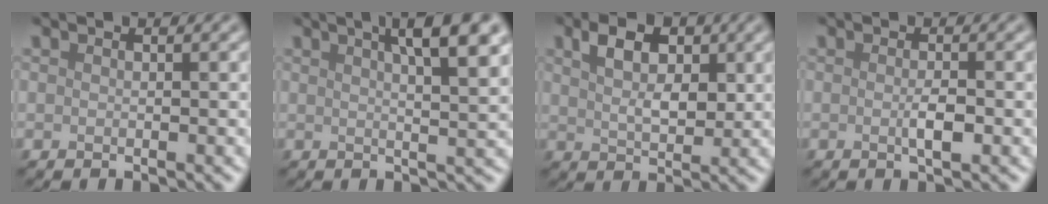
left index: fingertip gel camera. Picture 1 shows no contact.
{"total": 7.6, "force": [3.1, 2.3, 6.5], "torque": [-0.047, 0.029, 0.022]}
{"total": 4.3, "force": [1.7, 2.4, 3.1], "torque": [-0.053, 0.004, 0.029]}
{"total": 1.6, "force": [-0.2, 0.3, 1.5], "torque": [-0.028, -0.003, -0.005]}